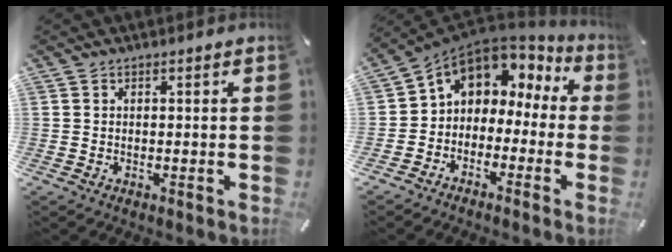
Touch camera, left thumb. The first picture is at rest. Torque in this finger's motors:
{"motor_torque": [1.25, 3.75, 1.08, 0.65, 0.15]}